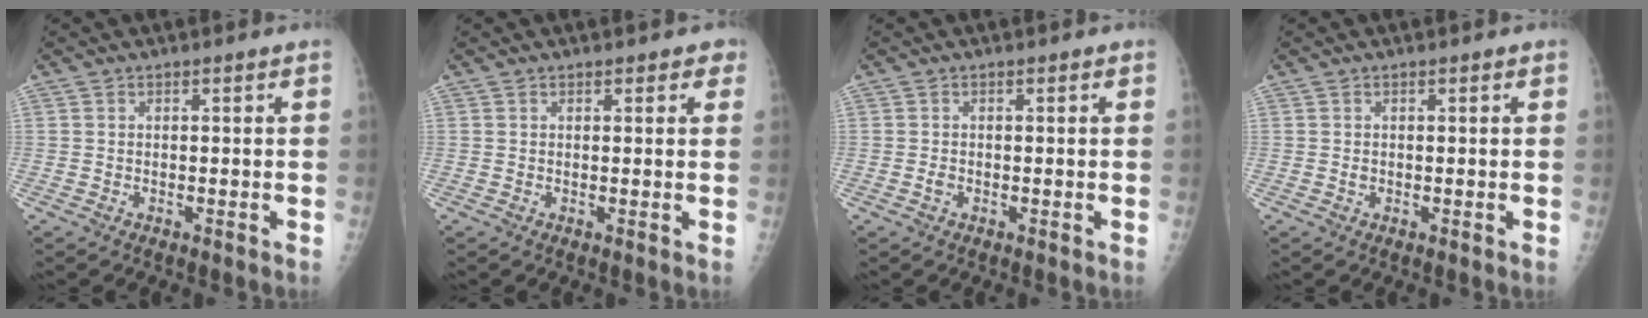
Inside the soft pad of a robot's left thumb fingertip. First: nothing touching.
{"total": 1.8, "force": [1.2, 1.1, 0.9], "torque": [0.010, -0.002, 0.008]}
{"total": 0.8, "force": [-0.2, 0.6, 0.5], "torque": [-0.007, 0.000, -0.004]}
{"total": 0.6, "force": [0.1, 0.5, 0.3], "torque": [-0.001, 0.001, 0.001]}